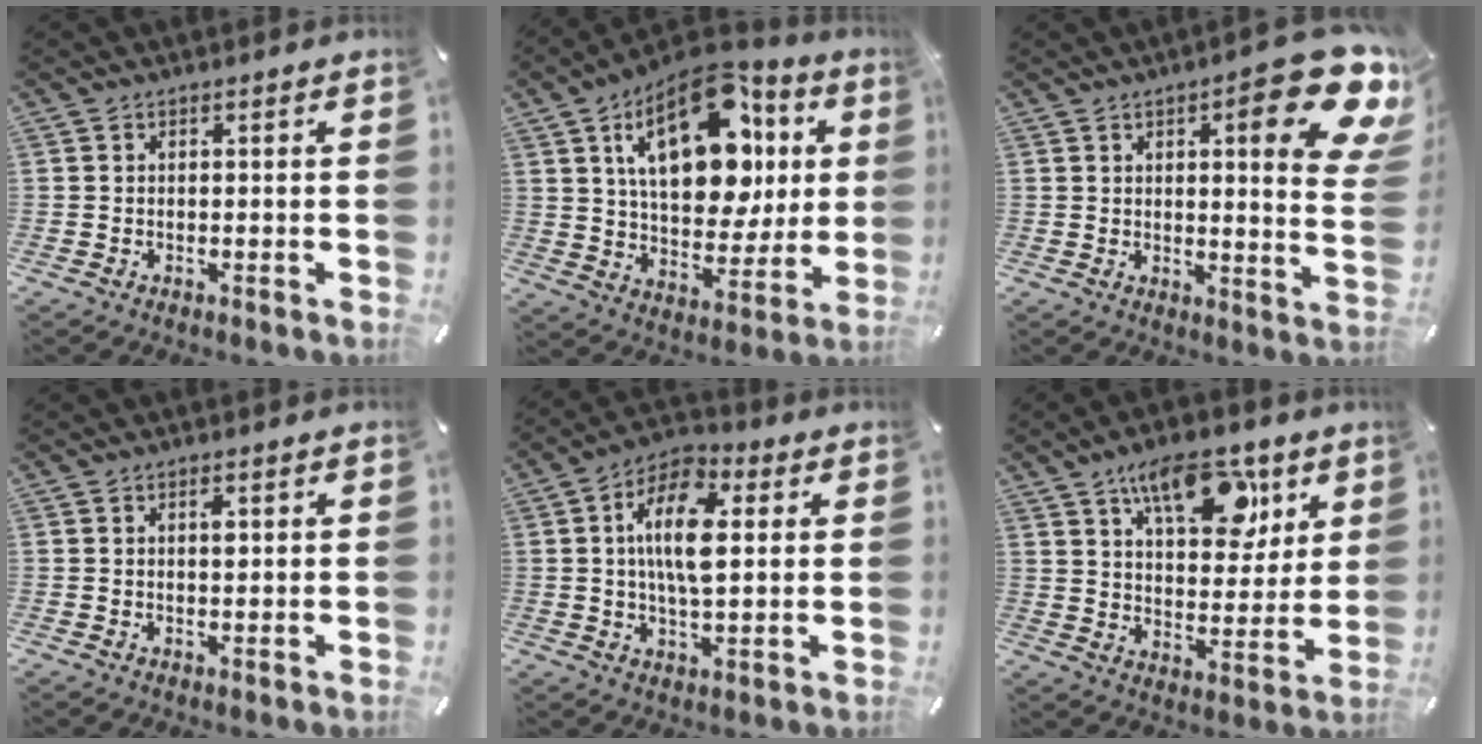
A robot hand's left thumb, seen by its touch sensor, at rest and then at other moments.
{"total": 24.2, "force": [8.8, 13.7, 17.8], "torque": [-0.299, -0.030, 0.147]}
{"total": 18.3, "force": [8.8, 5.3, 15.2], "torque": [-0.189, -0.066, 0.130]}
{"total": 1.7, "force": [0.4, 0.8, 1.4], "torque": [-0.014, -0.003, 0.003]}
{"total": 12.8, "force": [2.4, 6.4, 10.8], "torque": [-0.214, 0.000, 0.038]}
{"total": 16.6, "force": [9.1, 8.8, 10.8], "torque": [-0.151, -0.033, 0.154]}